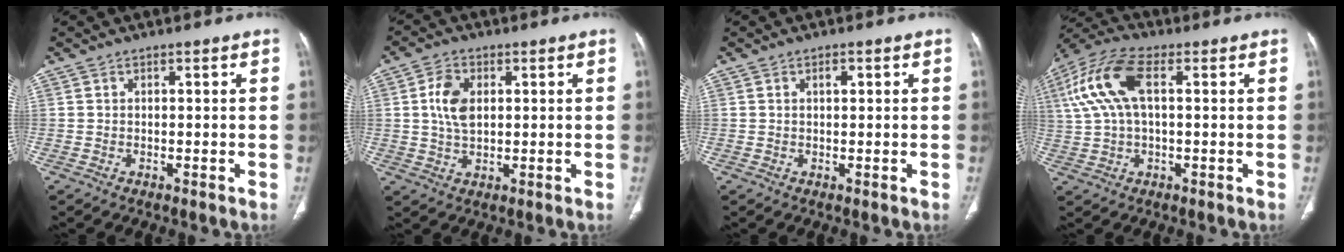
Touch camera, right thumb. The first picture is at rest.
{"total": 6.5, "force": [1.2, 4.0, 5.0], "torque": [-0.094, -0.002, 0.023]}
{"total": 1.1, "force": [0.4, 0.6, 0.9], "torque": [-0.009, 0.002, 0.006]}
{"total": 12.7, "force": [3.0, 6.1, 10.8], "torque": [-0.247, 0.032, 0.056]}